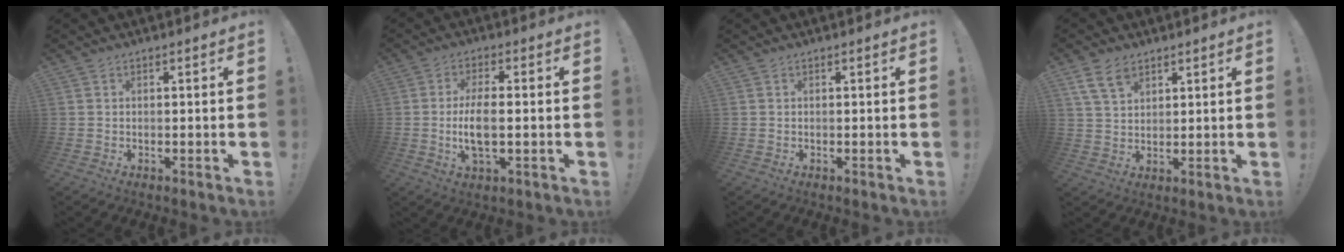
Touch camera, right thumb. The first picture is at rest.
{"total": 8.1, "force": [-0.6, 2.6, 7.6], "torque": [-0.149, -0.008, -0.014]}
{"total": 0.0}
{"total": 7.3, "force": [4.5, 4.2, 3.9], "torque": [-0.073, -0.010, 0.089]}